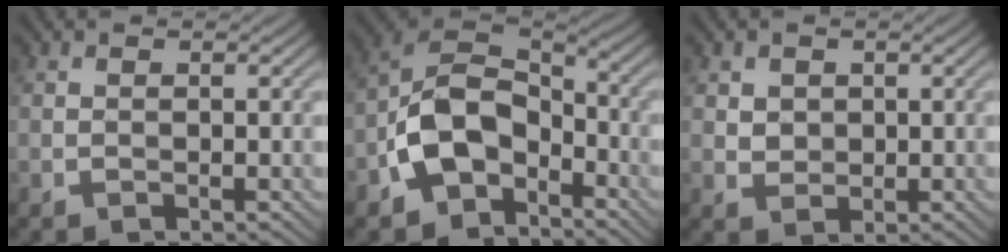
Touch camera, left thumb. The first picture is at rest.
{"total": 9.6, "force": [-4.6, 6.1, 5.8], "torque": [-0.112, 0.005, -0.105]}
{"total": 1.9, "force": [0.8, 1.6, 0.6], "torque": [-0.029, -0.002, 0.012]}